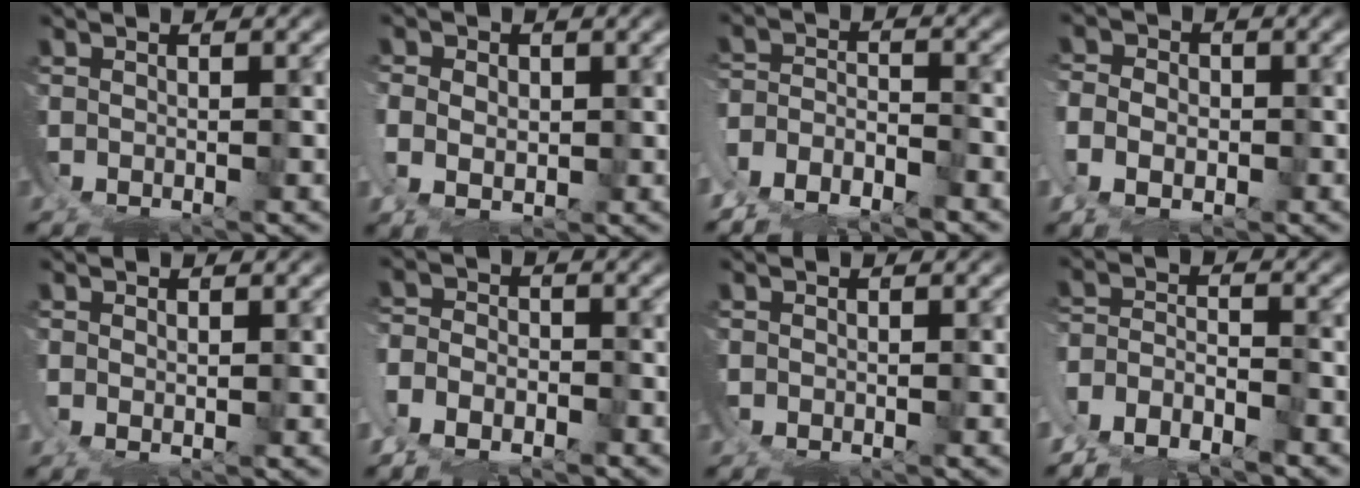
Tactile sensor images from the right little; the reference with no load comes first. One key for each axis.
{"total": 3.2, "fx": 0.2, "fy": 2.0, "fz": 2.5, "tx": -0.050, "ty": -0.017, "tz": 0.016}
{"total": 4.7, "fx": -3.0, "fy": 2.9, "fz": 2.0, "tx": -0.030, "ty": -0.004, "tz": -0.059}
{"total": 3.5, "fx": -0.7, "fy": 2.3, "fz": 2.5, "tx": -0.049, "ty": -0.015, "tz": -0.006}
{"total": 1.1, "fx": 0.6, "fy": 0.3, "fz": 0.8, "tx": -0.025, "ty": -0.011, "tz": 0.018}
{"total": 2.6, "fx": -1.7, "fy": 1.4, "fz": 1.5, "tx": -0.027, "ty": -0.014, "tz": -0.028}
{"total": 0.0}
{"total": 4.7, "fx": -2.9, "fy": 3.0, "fz": 2.1, "tx": -0.034, "ty": -0.007, "tz": -0.056}